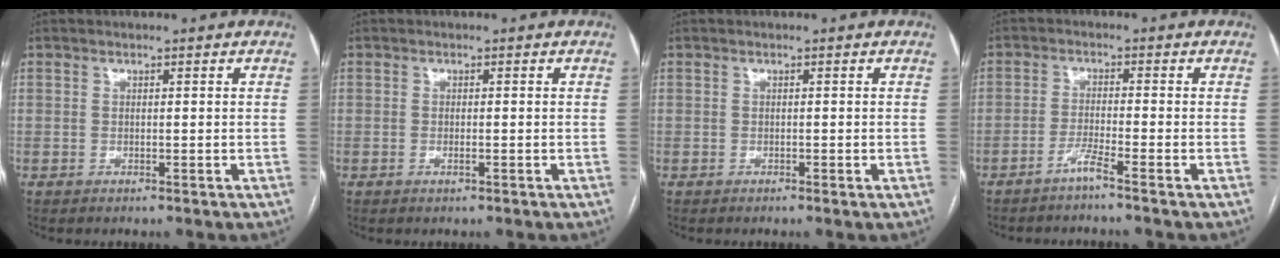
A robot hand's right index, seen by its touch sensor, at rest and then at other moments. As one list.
[{"total": 0.8, "force": [-0.4, 0.1, 0.7], "torque": [-0.016, -0.001, -0.005]}, {"total": 0.0}, {"total": 2.8, "force": [-2.2, -0.8, 1.6], "torque": [-0.036, -0.003, -0.046]}]